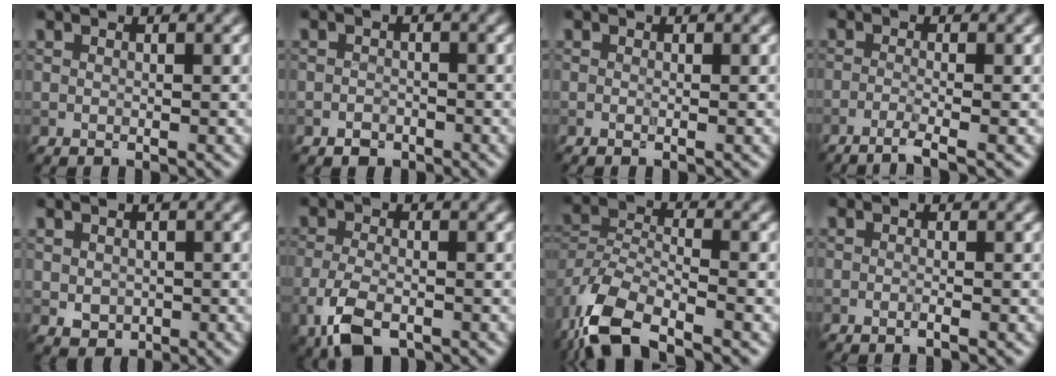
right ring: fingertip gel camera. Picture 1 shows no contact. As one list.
[{"total": 1.2, "force": [-0.8, 0.9, 0.2], "torque": [0.003, 0.003, -0.017]}, {"total": 0.0}, {"total": 2.4, "force": [-1.5, 0.2, 1.9], "torque": [-0.029, 0.001, -0.043]}, {"total": 1.9, "force": [-0.1, 1.7, 0.9], "torque": [-0.016, -0.005, -0.004]}, {"total": 5.3, "force": [-2.9, 2.4, 3.7], "torque": [-0.086, -0.012, -0.062]}, {"total": 8.9, "force": [-6.0, 3.7, 5.5], "torque": [-0.113, -0.010, -0.122]}, {"total": 0.7, "force": [-0.4, 0.0, 0.5], "torque": [-0.007, -0.002, -0.011]}]